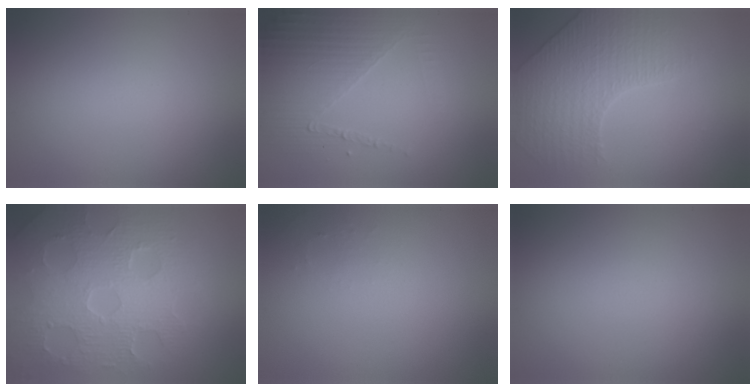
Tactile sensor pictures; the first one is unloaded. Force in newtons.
{"total": 4.9, "press": 3.2, "slide": 3.7}
{"total": 3.8, "press": 3.8, "slide": 0.5}
{"total": 8.5, "press": 6.0, "slide": 6.0}
{"total": 0.8, "press": 0.8, "slide": 0.3}
{"total": 0.0}